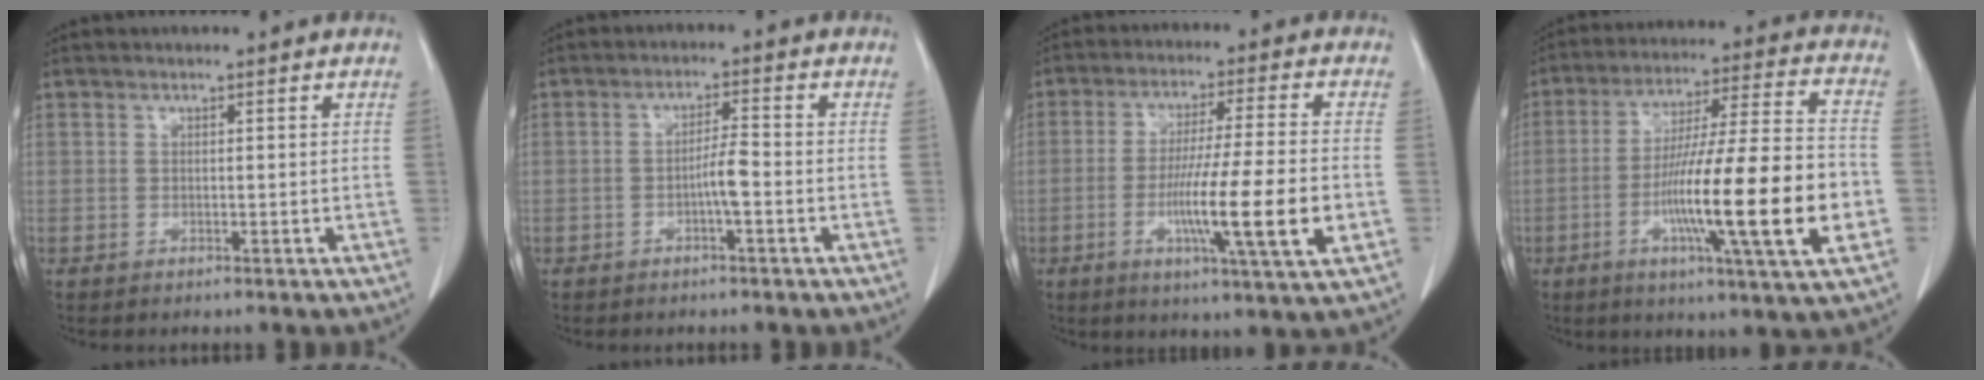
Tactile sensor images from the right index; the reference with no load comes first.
{"total": 3.2, "force": [-1.0, 0.3, 3.1], "torque": [-0.050, 0.006, -0.015]}
{"total": 13.7, "force": [-3.4, -0.3, 13.3], "torque": [-0.232, -0.017, -0.059]}
{"total": 20.5, "force": [-5.2, 0.5, 19.8], "torque": [-0.313, -0.009, -0.083]}